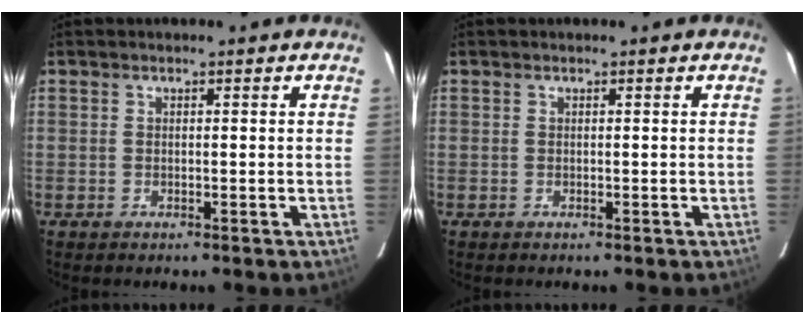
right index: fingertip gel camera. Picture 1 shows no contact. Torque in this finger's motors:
{"motor_torque": [0.08, 0.05, 0.02, 0.01]}